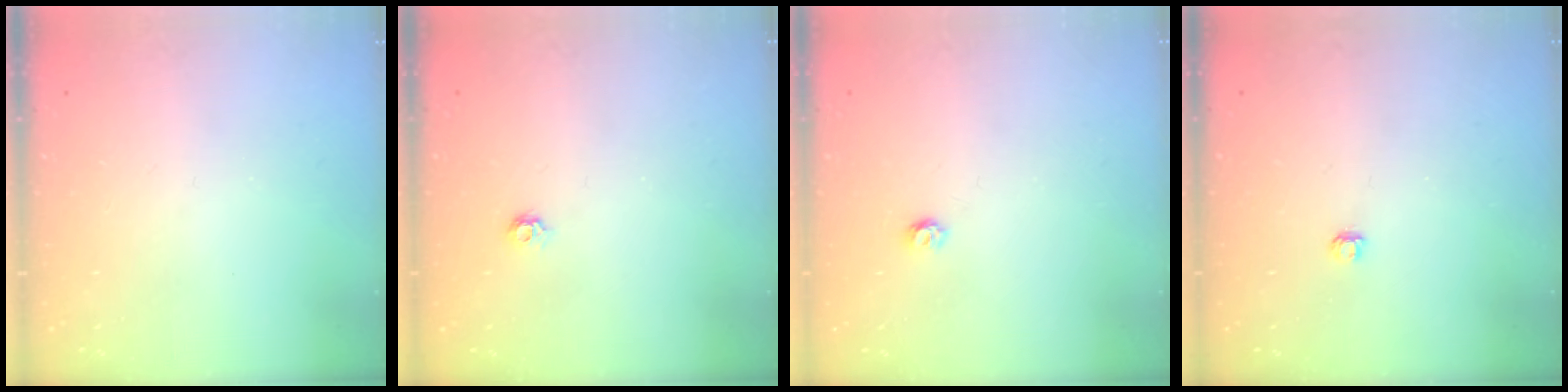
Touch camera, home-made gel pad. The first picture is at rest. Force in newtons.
{"total": 4.6, "press": 4.6, "slide": 0.7}
{"total": 3.5, "press": 3.5, "slide": 0.3}
{"total": 2.8, "press": 2.8, "slide": 0.3}